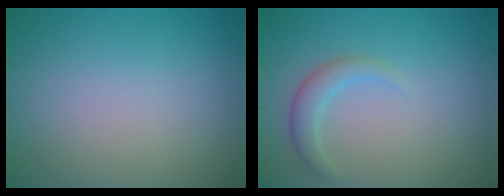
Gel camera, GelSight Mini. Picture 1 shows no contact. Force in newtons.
{"total": 2.0, "press": 2.0, "slide": 0.2}